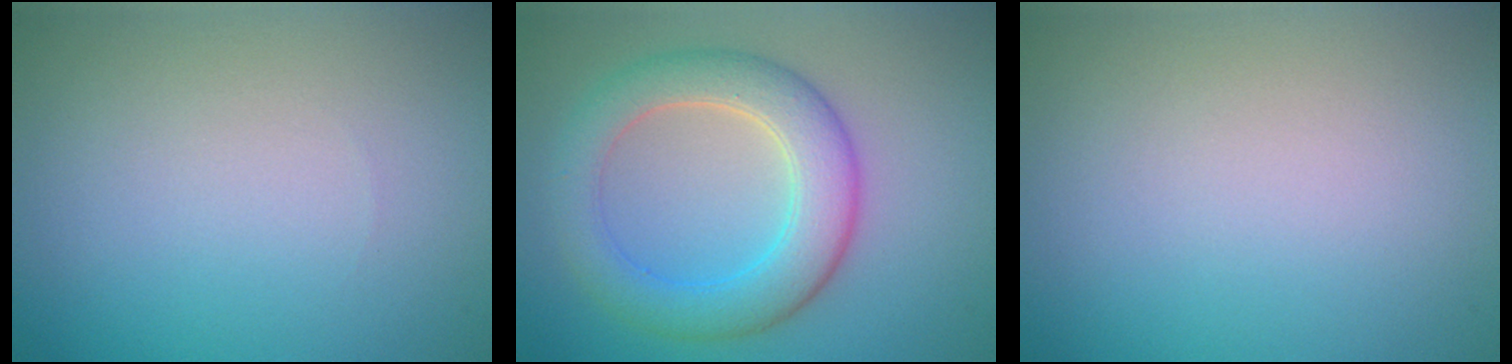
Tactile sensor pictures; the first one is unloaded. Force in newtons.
{"total": 5.7, "press": 5.7, "slide": 0.2}
{"total": 0.0}